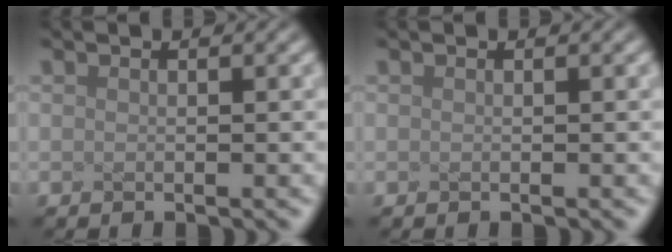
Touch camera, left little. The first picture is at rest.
{"total": 0.0}